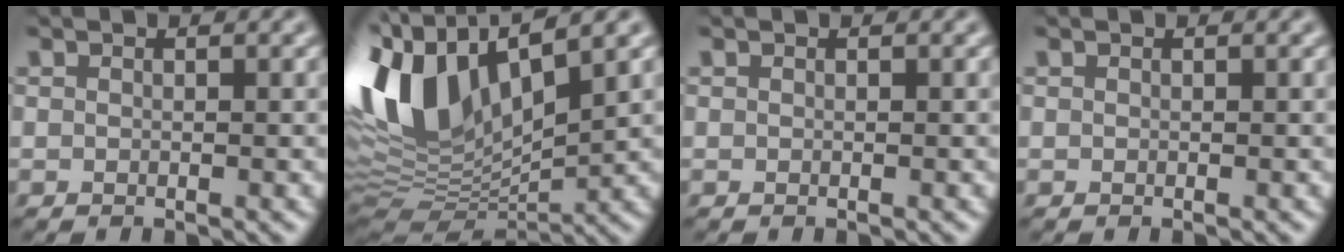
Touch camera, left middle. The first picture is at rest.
{"total": 14.0, "force": [4.8, 6.5, 11.5], "torque": [-0.251, 0.014, 0.086]}
{"total": 0.0}
{"total": 0.0}